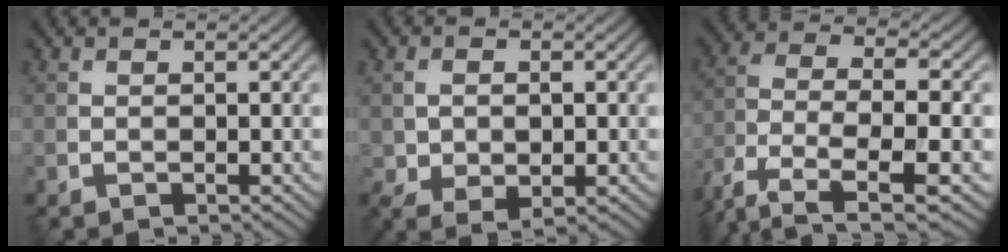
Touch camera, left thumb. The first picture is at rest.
{"total": 4.5, "force": [-0.4, 2.9, 3.4], "torque": [-0.068, -0.007, -0.003]}
{"total": 9.4, "force": [-4.5, 3.5, 7.4], "torque": [-0.155, -0.013, -0.093]}